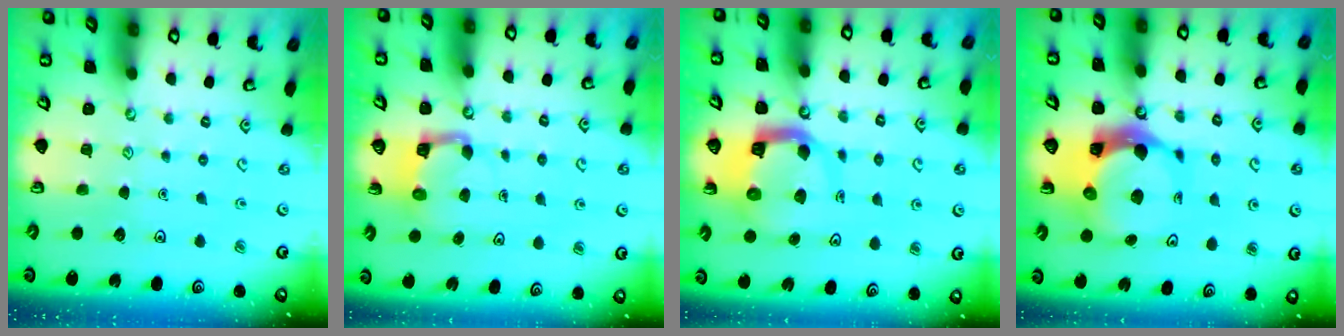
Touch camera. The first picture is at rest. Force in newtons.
{"total": 3.9, "press": 3.8, "slide": 0.3}
{"total": 8.4, "press": 8.3, "slide": 1.2}
{"total": 10.1, "press": 10.0, "slide": 1.4}